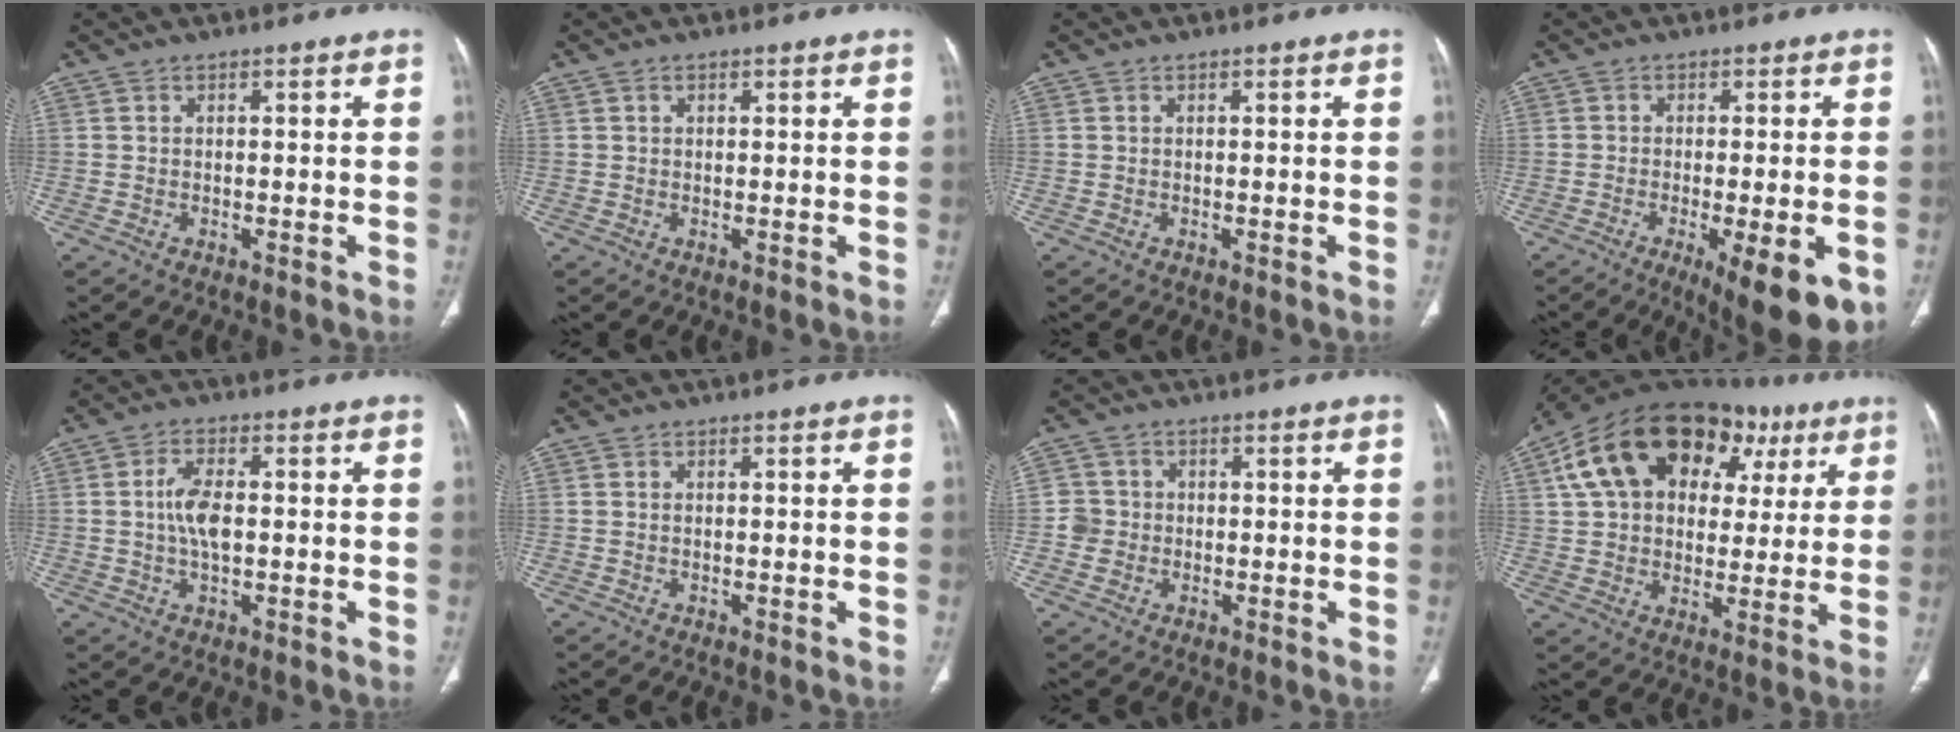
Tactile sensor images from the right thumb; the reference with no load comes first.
{"total": 0.8, "force": [0.4, 0.5, 0.4], "torque": [-0.004, -0.001, 0.007]}
{"total": 0.0}
{"total": 12.7, "force": [-5.5, 3.9, 10.8], "torque": [-0.121, -0.007, -0.067]}
{"total": 5.7, "force": [0.1, 2.6, 5.1], "torque": [-0.106, 0.005, 0.000]}
{"total": 0.0}
{"total": 3.1, "force": [-0.5, 3.1, 0.3], "torque": [0.018, 0.010, -0.014]}
{"total": 25.6, "force": [9.9, 16.5, 16.8], "torque": [-0.256, 0.041, 0.158]}